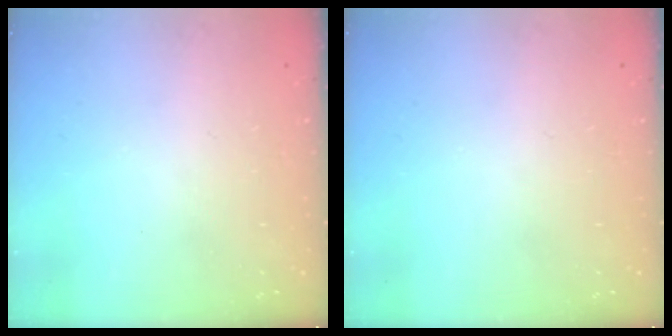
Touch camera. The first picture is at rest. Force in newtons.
{"total": 0.0}